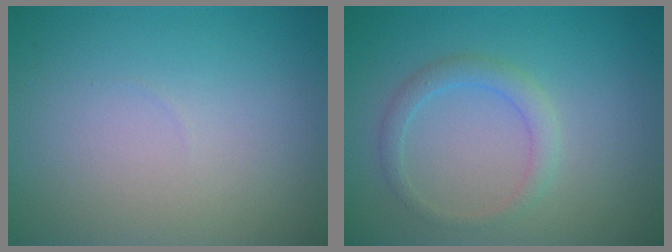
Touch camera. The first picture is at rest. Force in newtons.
{"total": 1.8, "press": 1.8, "slide": 0.0}